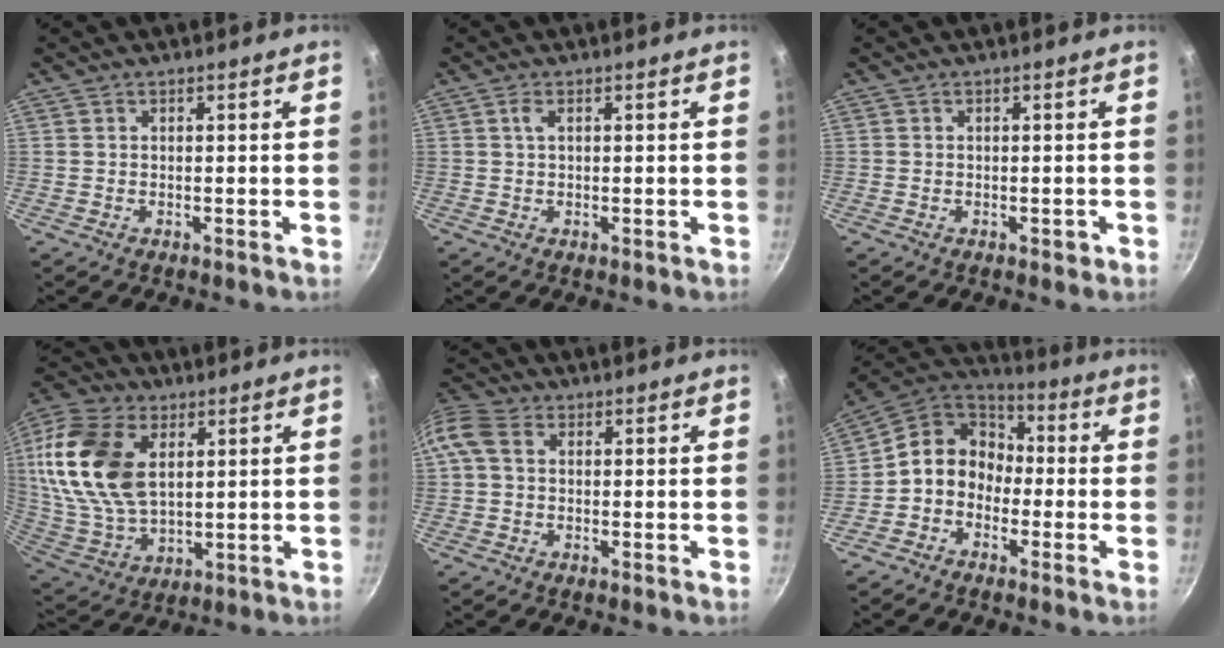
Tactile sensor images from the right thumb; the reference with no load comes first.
{"total": 1.6, "force": [0.4, 0.5, 1.4], "torque": [-0.029, 0.002, 0.004]}
{"total": 1.3, "force": [-0.5, 0.9, 0.8], "torque": [-0.007, 0.005, -0.007]}
{"total": 21.0, "force": [5.6, 13.0, 15.5], "torque": [-0.302, -0.018, 0.112]}
{"total": 8.4, "force": [1.6, 6.2, 5.5], "torque": [-0.123, 0.029, 0.017]}
{"total": 11.0, "force": [-1.9, 9.3, 5.6], "torque": [-0.055, 0.044, -0.061]}